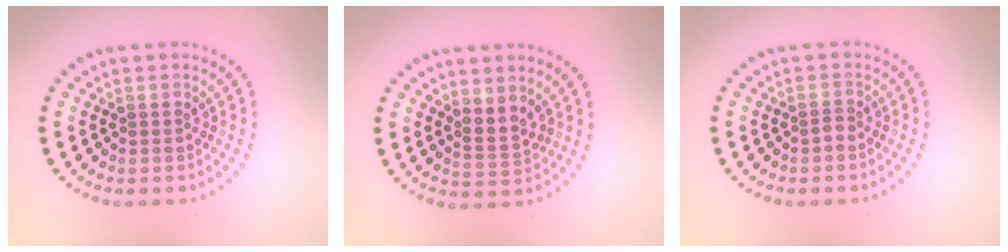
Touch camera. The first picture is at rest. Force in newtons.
{"total": 2.1, "press": 1.6, "slide": 1.3}
{"total": 0.9, "press": 0.5, "slide": 0.7}